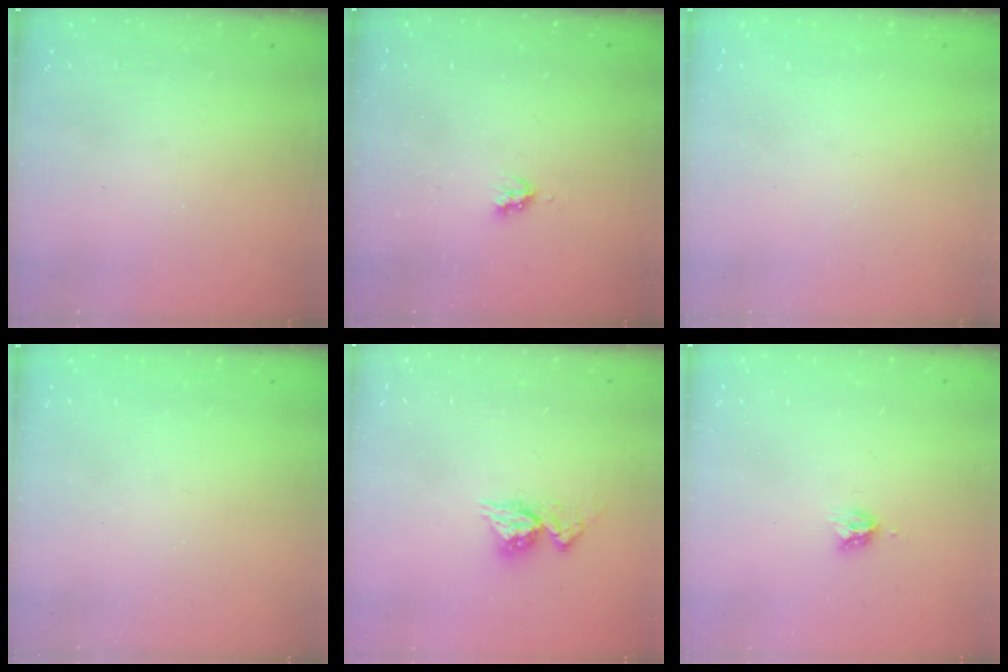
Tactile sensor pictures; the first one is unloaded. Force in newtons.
{"total": 2.6, "press": 2.6, "slide": 0.4}
{"total": 0.0}
{"total": 0.0}
{"total": 8.3, "press": 8.3, "slide": 0.8}
{"total": 4.2, "press": 4.2, "slide": 0.1}